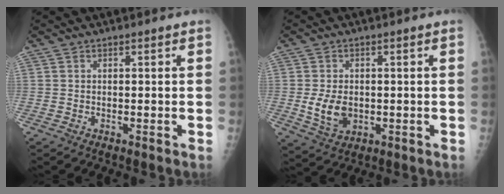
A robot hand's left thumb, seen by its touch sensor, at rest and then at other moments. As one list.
[{"total": 6.8, "force": [-0.6, 4.8, 4.8], "torque": [-0.075, -0.006, 0.000]}]